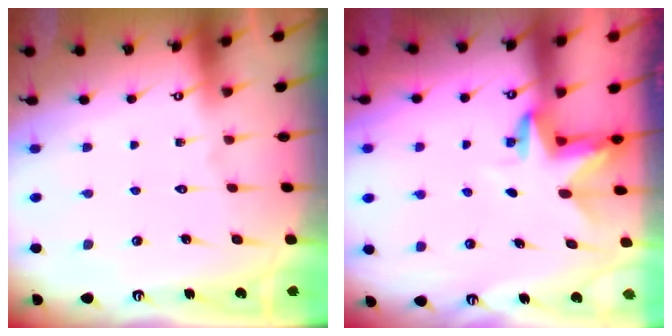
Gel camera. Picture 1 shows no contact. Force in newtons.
{"total": 3.2, "press": 3.2, "slide": 0.1}